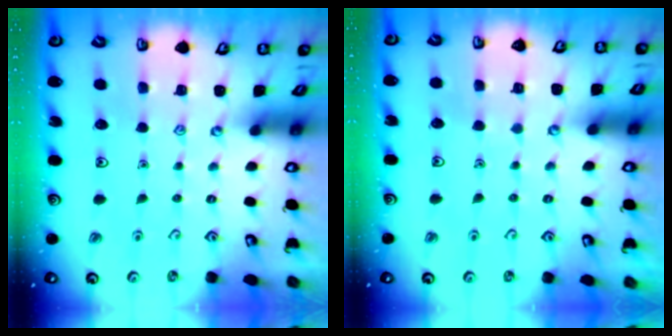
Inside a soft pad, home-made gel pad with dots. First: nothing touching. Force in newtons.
{"total": 1.3, "press": 1.3, "slide": 0.1}